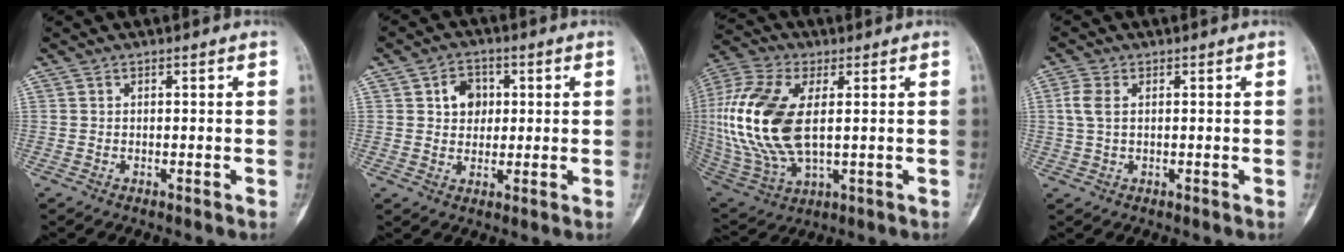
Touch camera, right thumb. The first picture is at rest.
{"total": 5.8, "force": [1.4, 4.7, 3.2], "torque": [-0.020, 0.000, 0.020]}
{"total": 20.6, "force": [2.1, 10.7, 17.4], "torque": [-0.390, -0.006, 0.043]}
{"total": 3.8, "force": [0.8, 2.3, 3.0], "torque": [-0.076, 0.007, 0.014]}